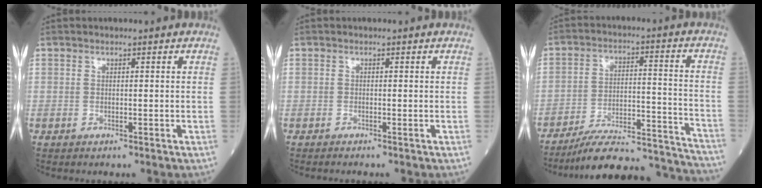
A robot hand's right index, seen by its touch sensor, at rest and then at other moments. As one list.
[{"total": 1.1, "force": [-1.0, -0.1, 0.5], "torque": [-0.011, -0.002, -0.012]}, {"total": 21.3, "force": [-20.3, 1.9, 6.3], "torque": [-0.071, 0.018, -0.289]}]